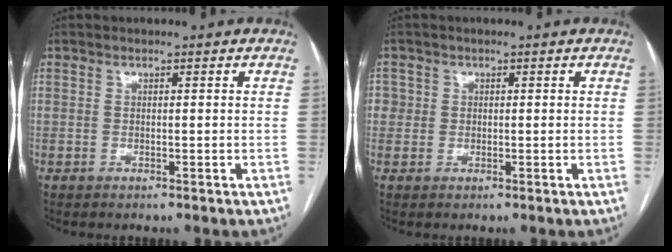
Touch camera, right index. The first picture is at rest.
{"total": 2.1, "force": [0.3, 2.0, 0.2], "torque": [0.010, 0.004, 0.004]}